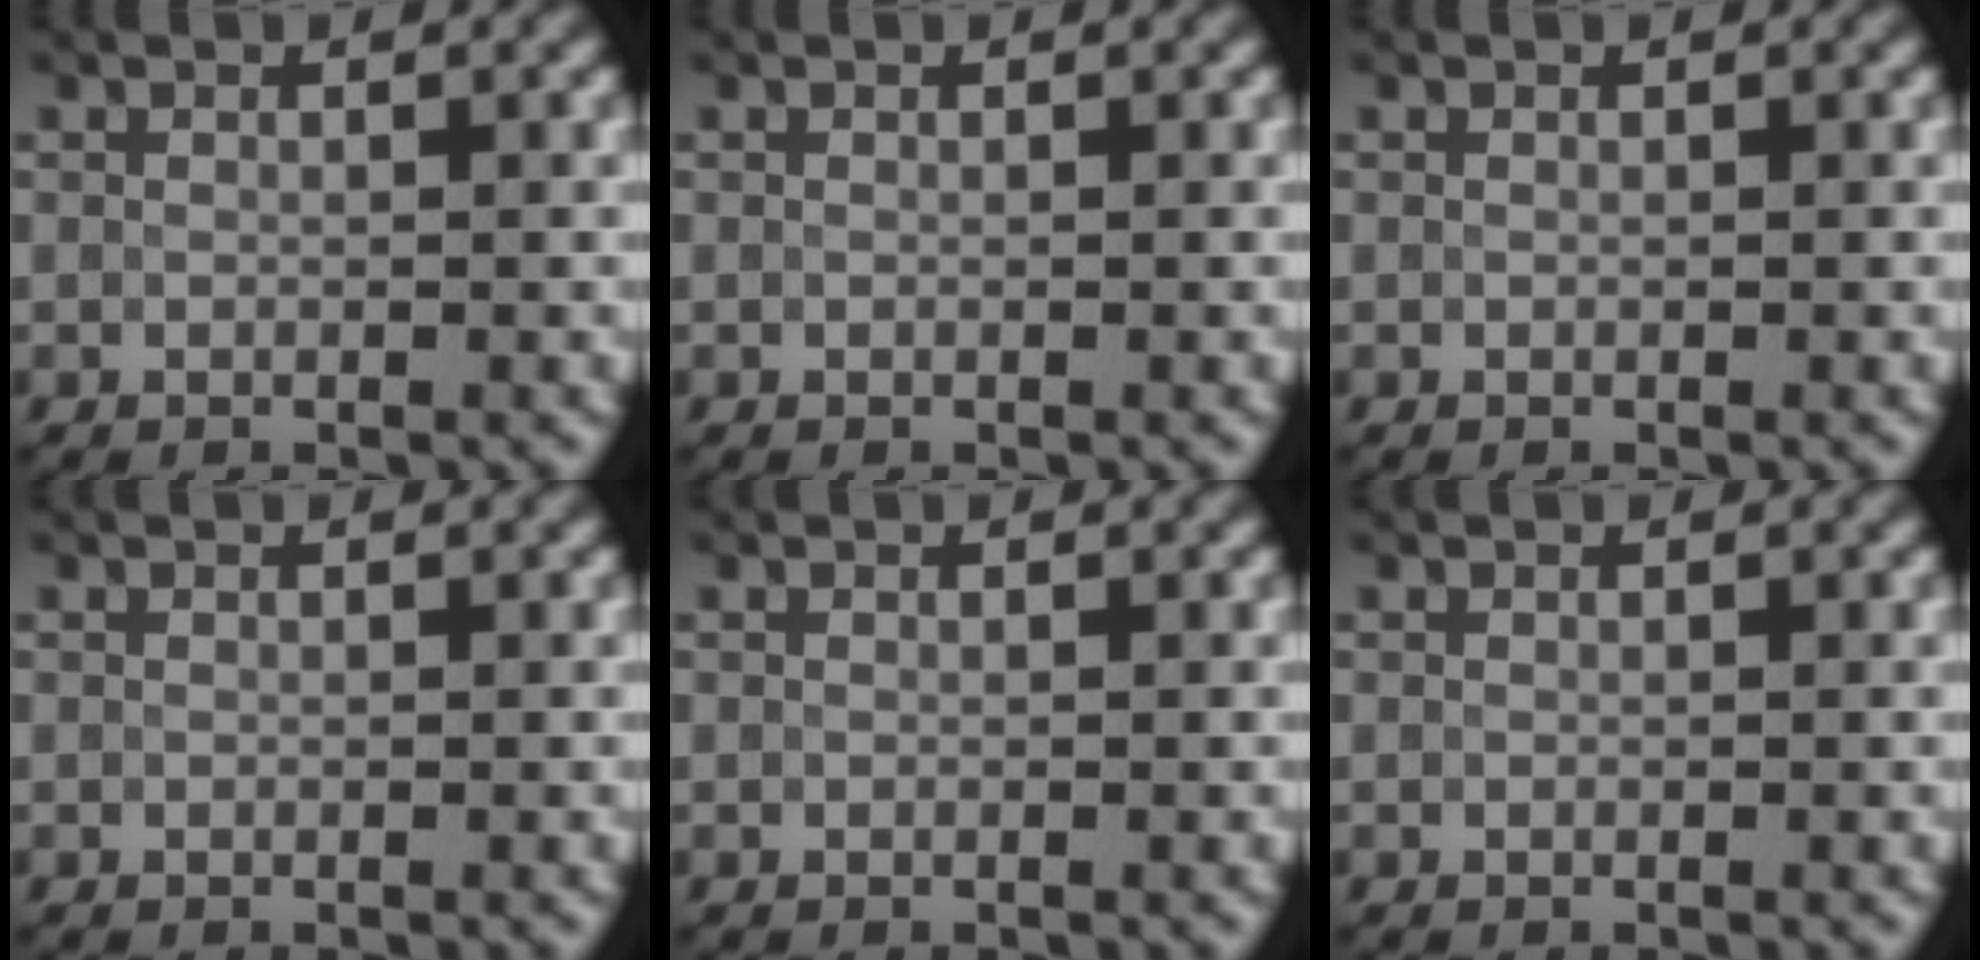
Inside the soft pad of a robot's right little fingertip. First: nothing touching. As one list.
[{"total": 0.0}, {"total": 0.0}, {"total": 0.0}, {"total": 0.0}, {"total": 0.0}]